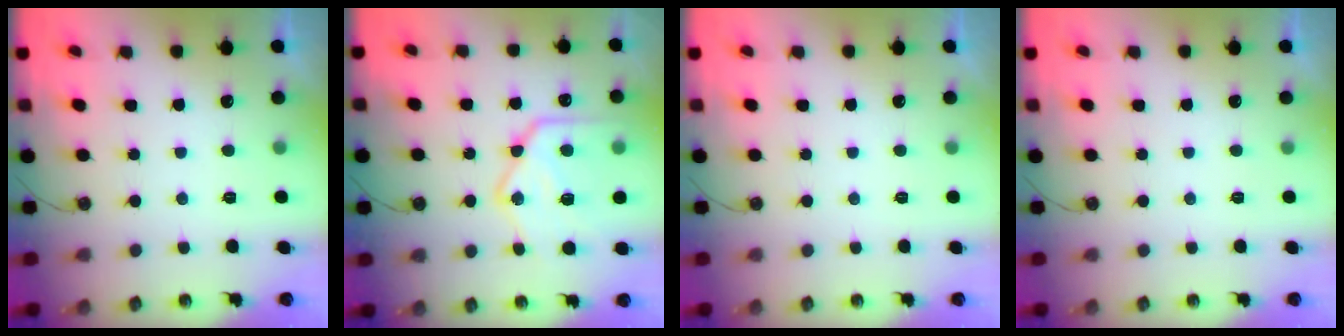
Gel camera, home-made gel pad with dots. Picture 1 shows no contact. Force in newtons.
{"total": 20.3, "press": 20.2, "slide": 2.0}
{"total": 0.0}
{"total": 0.0}